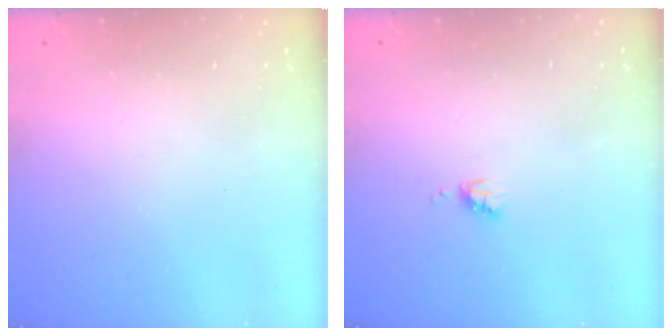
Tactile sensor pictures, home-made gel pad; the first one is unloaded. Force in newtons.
{"total": 3.7, "press": 3.7, "slide": 0.4}